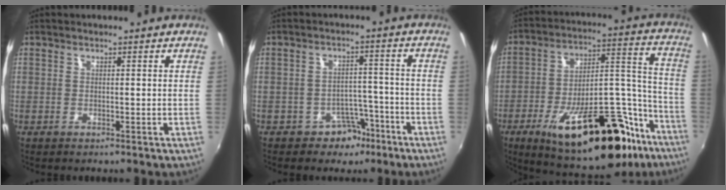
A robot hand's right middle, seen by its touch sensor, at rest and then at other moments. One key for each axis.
{"total": 5.1, "fx": -3.3, "fy": 3.6, "fz": 1.6, "tx": -0.030, "ty": 0.018, "tz": -0.039}
{"total": 28.9, "fx": -17.7, "fy": 11.0, "fz": 20.1, "tx": -0.296, "ty": 0.026, "tz": -0.248}